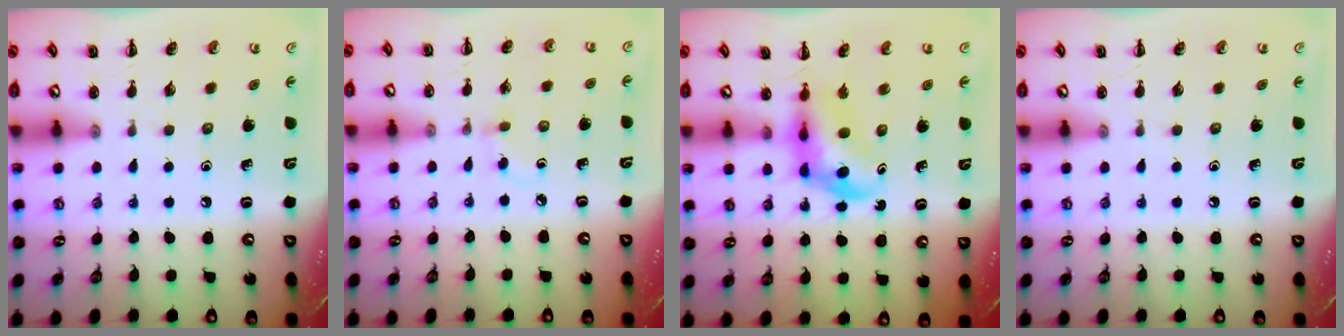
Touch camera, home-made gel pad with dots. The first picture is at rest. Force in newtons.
{"total": 2.6, "press": 2.4, "slide": 1.2}
{"total": 5.5, "press": 5.3, "slide": 1.5}
{"total": 0.0}